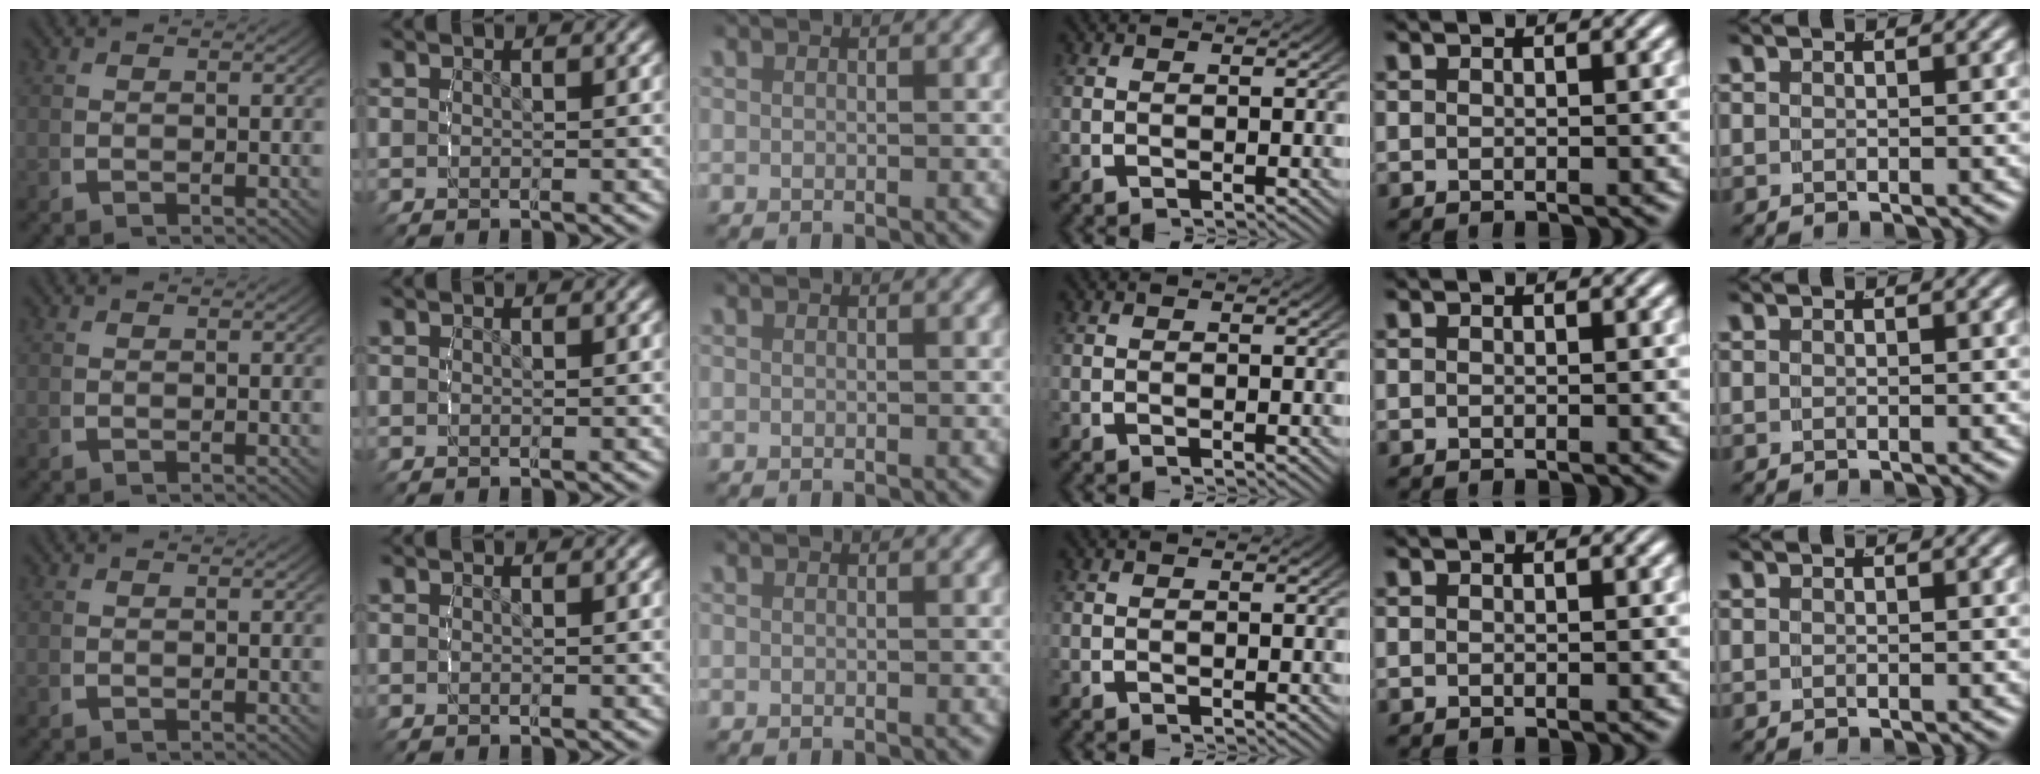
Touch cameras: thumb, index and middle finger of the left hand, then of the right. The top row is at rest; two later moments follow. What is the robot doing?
{"motion": "reach", "object": "jacket"}